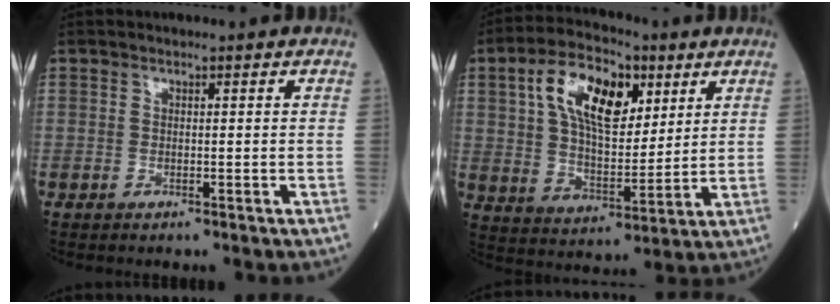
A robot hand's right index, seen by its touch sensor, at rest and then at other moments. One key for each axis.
{"total": 14.1, "fx": 5.5, "fy": 6.8, "fz": 11.0, "tx": -0.207, "ty": 0.022, "tz": 0.098}